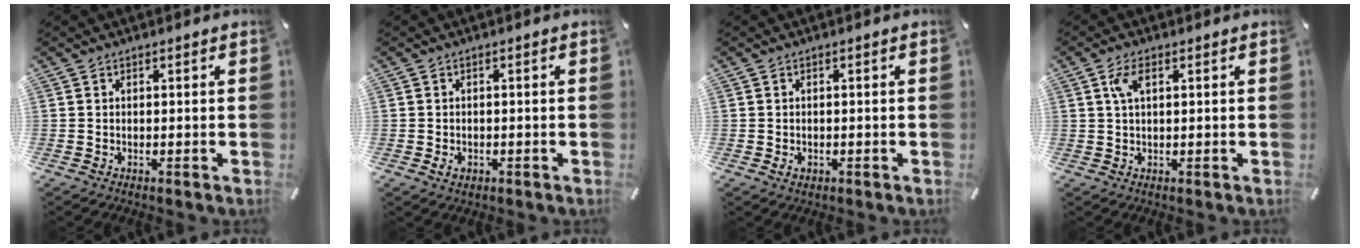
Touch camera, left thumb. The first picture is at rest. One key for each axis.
{"total": 1.7, "fx": -0.7, "fy": 1.3, "fz": 0.9, "tx": -0.017, "ty": 0.002, "tz": -0.012}
{"total": 1.1, "fx": -0.4, "fy": 0.9, "fz": 0.6, "tx": -0.011, "ty": 0.002, "tz": -0.009}
{"total": 4.0, "fx": 1.3, "fy": 1.6, "fz": 3.4, "tx": -0.079, "ty": 0.006, "tz": 0.018}